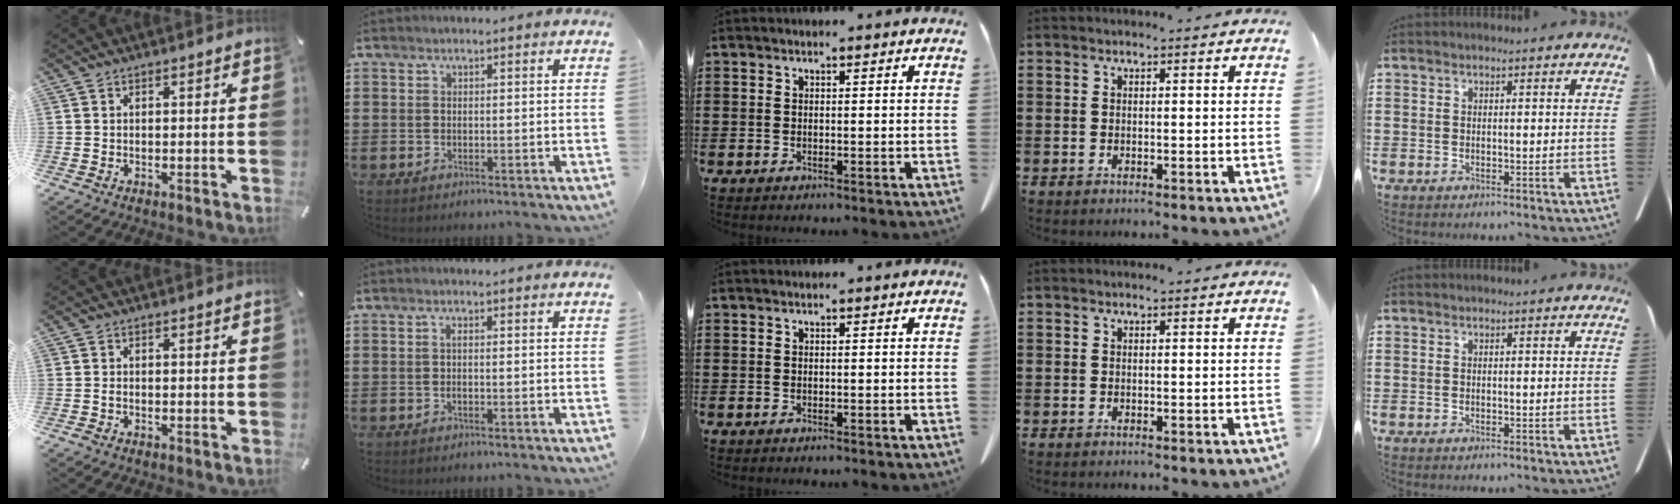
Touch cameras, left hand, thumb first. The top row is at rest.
{"thumb": {"total": 0.8, "force": [-0.6, 0.4, 0.4], "torque": [-0.009, -0.001, -0.011]}, "index": {"total": 0.6, "force": [0.0, 0.1, 0.6], "torque": [-0.013, -0.001, 0.000]}}